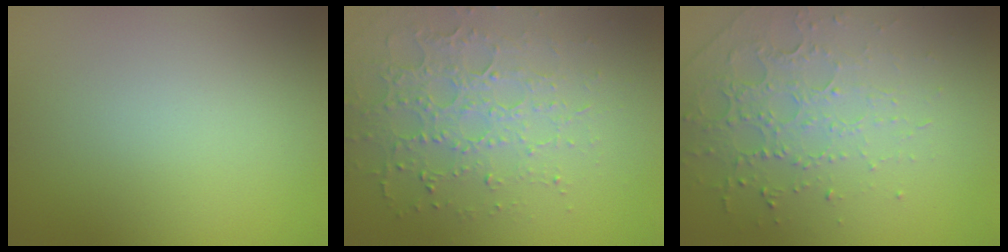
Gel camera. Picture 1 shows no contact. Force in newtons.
{"total": 4.0, "press": 3.8, "slide": 1.4}
{"total": 4.5, "press": 3.1, "slide": 3.3}